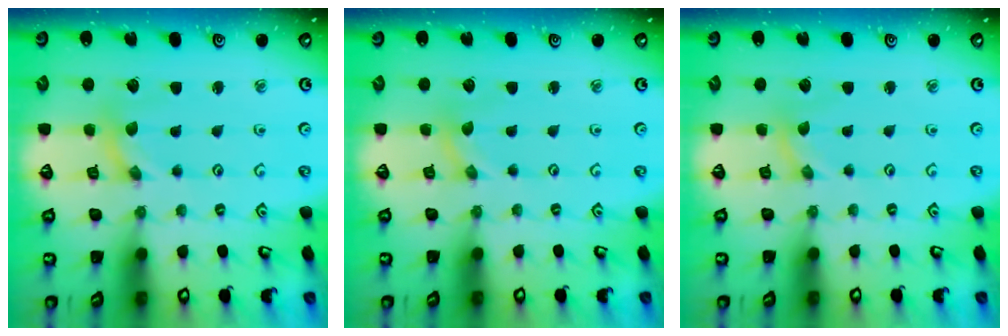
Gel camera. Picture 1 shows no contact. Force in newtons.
{"total": 0.0}
{"total": 0.0}